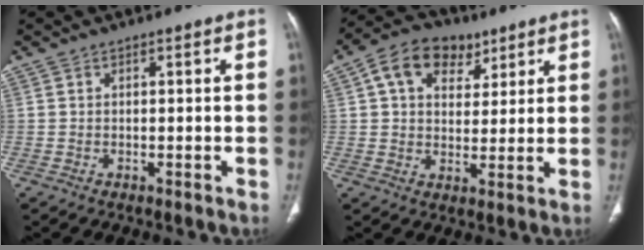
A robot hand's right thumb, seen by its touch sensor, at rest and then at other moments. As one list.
[{"total": 11.4, "force": [5.2, 8.0, 6.2], "torque": [-0.076, -0.003, 0.083]}]